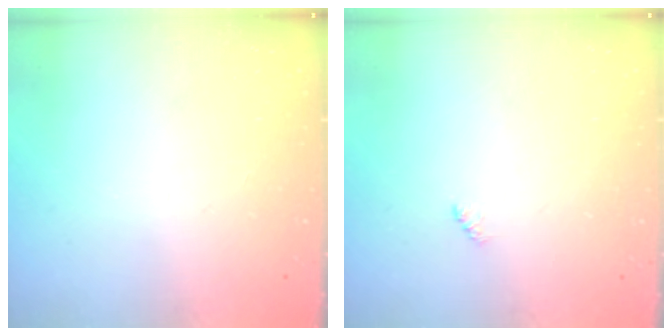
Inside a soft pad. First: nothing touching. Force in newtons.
{"total": 1.9, "press": 1.9, "slide": 0.4}